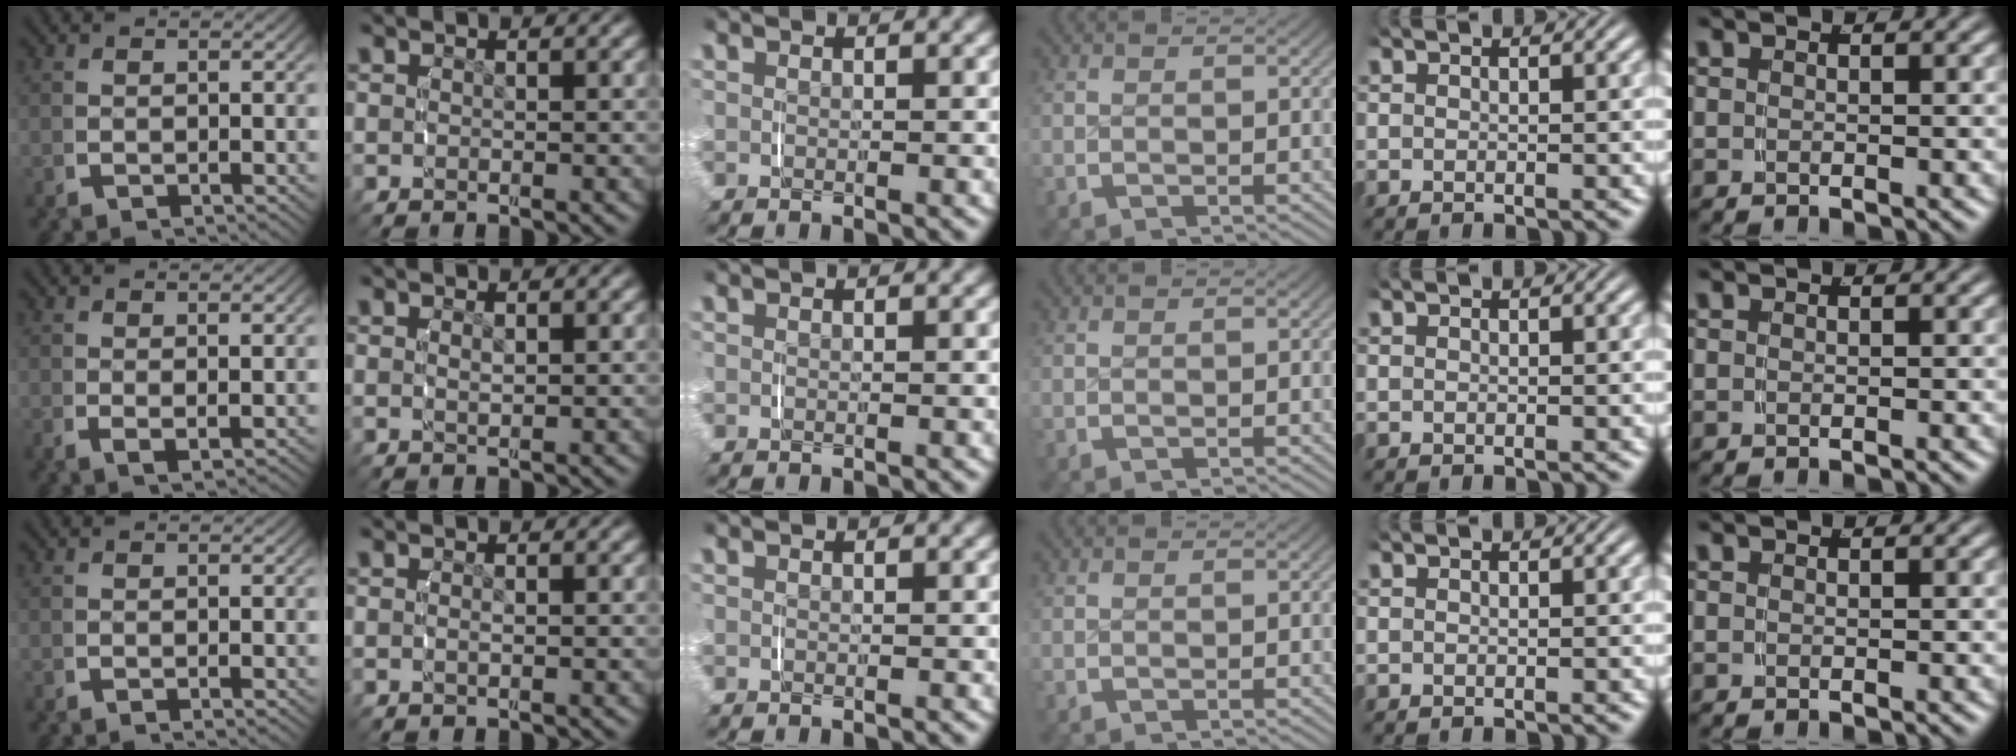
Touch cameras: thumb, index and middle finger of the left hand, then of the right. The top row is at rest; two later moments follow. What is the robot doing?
{"motion": "lift_and_place", "object": "pen bag"}